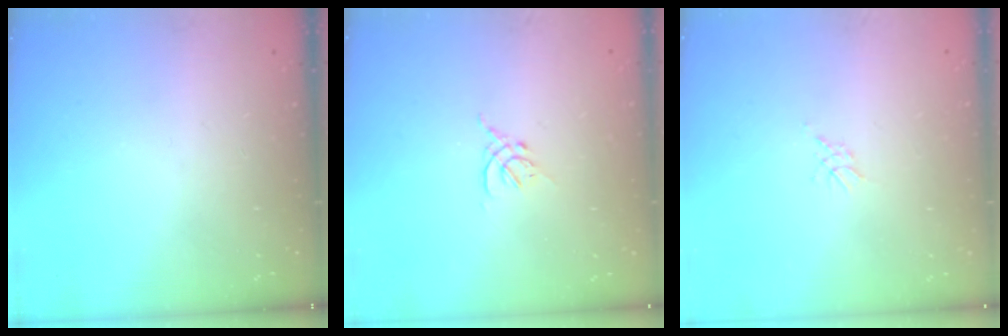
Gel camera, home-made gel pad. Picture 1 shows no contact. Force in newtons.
{"total": 1.6, "press": 1.5, "slide": 0.6}
{"total": 2.1, "press": 2.1, "slide": 0.5}